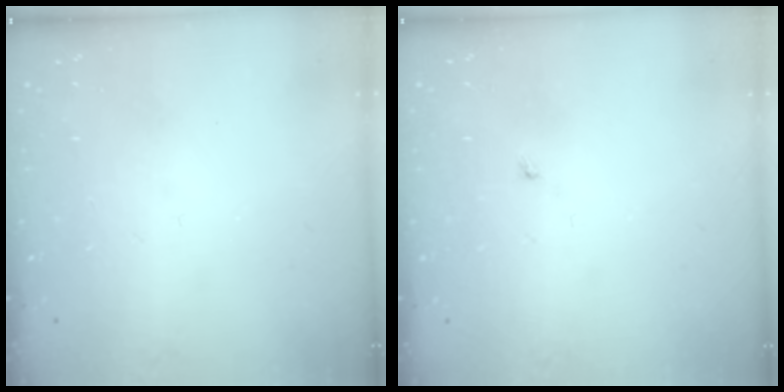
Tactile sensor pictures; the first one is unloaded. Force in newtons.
{"total": 1.9, "press": 1.9, "slide": 0.3}